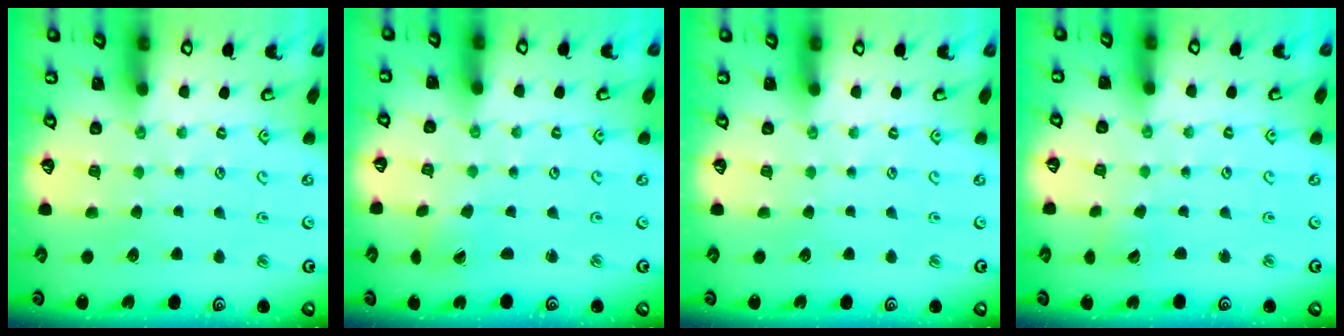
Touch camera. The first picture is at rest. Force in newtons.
{"total": 0.7, "press": 0.7, "slide": 0.1}
{"total": 0.0}
{"total": 2.7, "press": 2.6, "slide": 0.4}